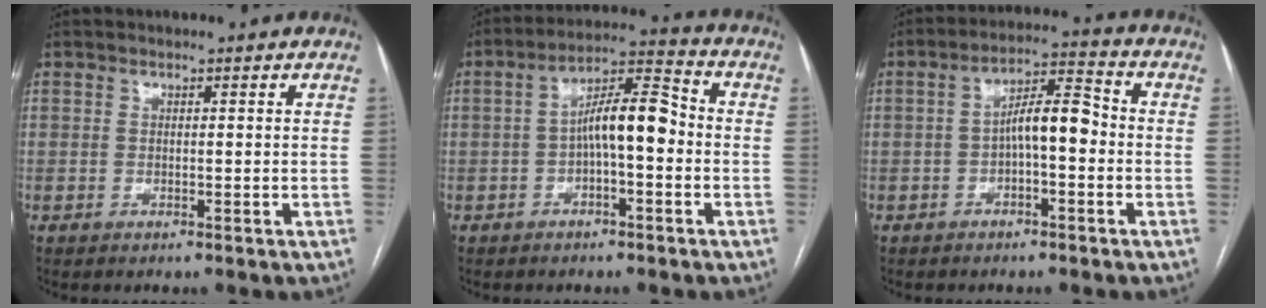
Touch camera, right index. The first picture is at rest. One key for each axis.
{"total": 8.8, "fx": -1.1, "fy": 2.3, "fz": 8.4, "tx": -0.146, "ty": 0.032, "tz": -0.020}
{"total": 7.0, "fx": -1.1, "fy": 2.0, "fz": 6.7, "tx": -0.115, "ty": 0.030, "tz": -0.018}